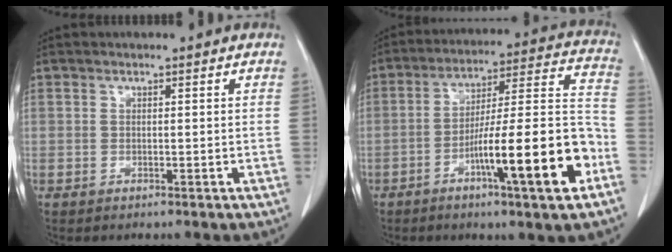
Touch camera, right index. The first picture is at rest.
{"total": 17.9, "force": [-7.4, 0.8, 16.2], "torque": [-0.247, 0.007, -0.113]}